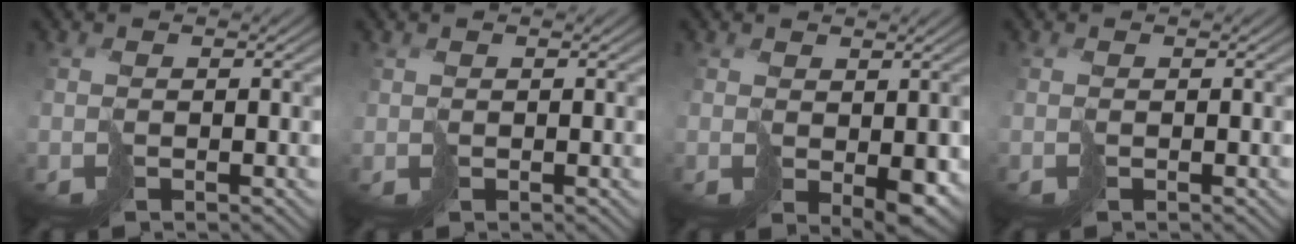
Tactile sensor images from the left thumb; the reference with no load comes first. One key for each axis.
{"total": 0.6, "fx": 0.2, "fy": 0.5, "fz": -0.1, "tx": 0.004, "ty": -0.003, "tz": 0.008}
{"total": 4.4, "fx": -0.6, "fy": 2.9, "fz": 3.2, "tx": -0.055, "ty": -0.027, "tz": 0.007}
{"total": 0.0}